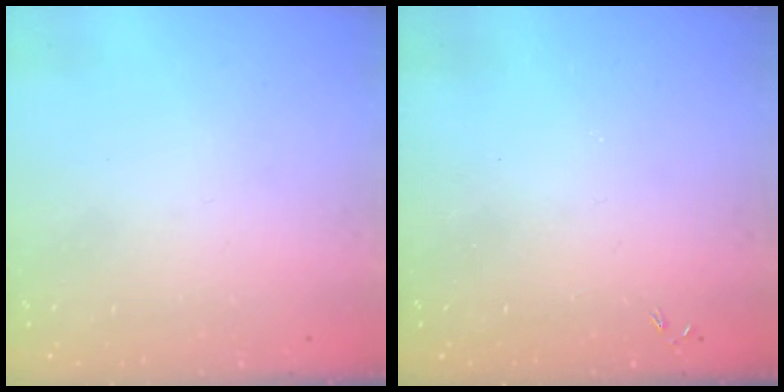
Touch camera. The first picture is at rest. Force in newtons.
{"total": 0.0}